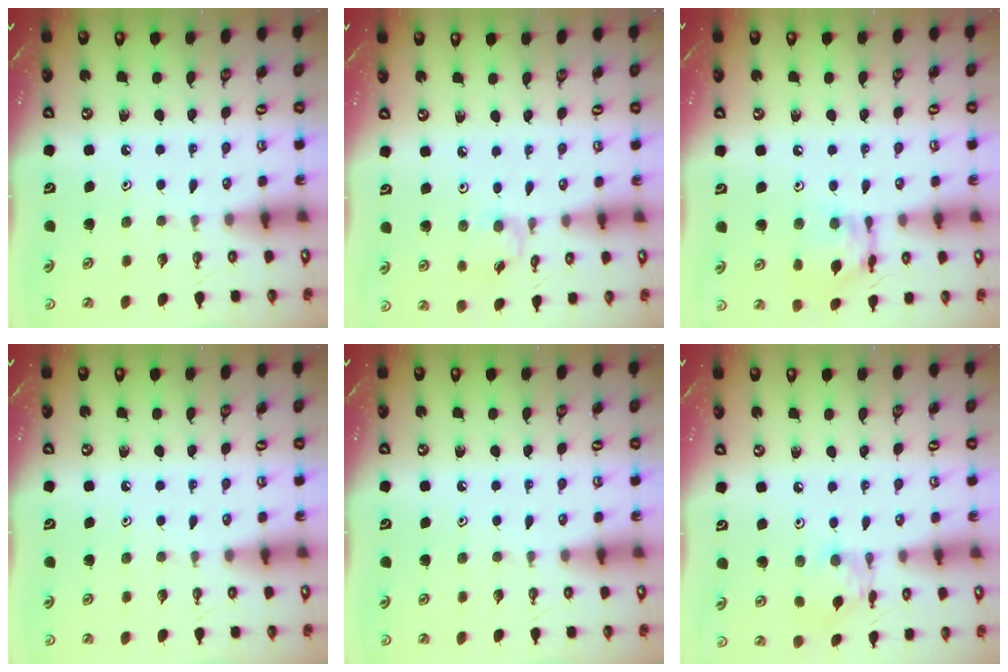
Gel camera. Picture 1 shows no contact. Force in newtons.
{"total": 3.1, "press": 3.1, "slide": 0.4}
{"total": 13.1, "press": 13.1, "slide": 1.1}
{"total": 0.0}
{"total": 0.0}
{"total": 6.8, "press": 6.8, "slide": 0.3}